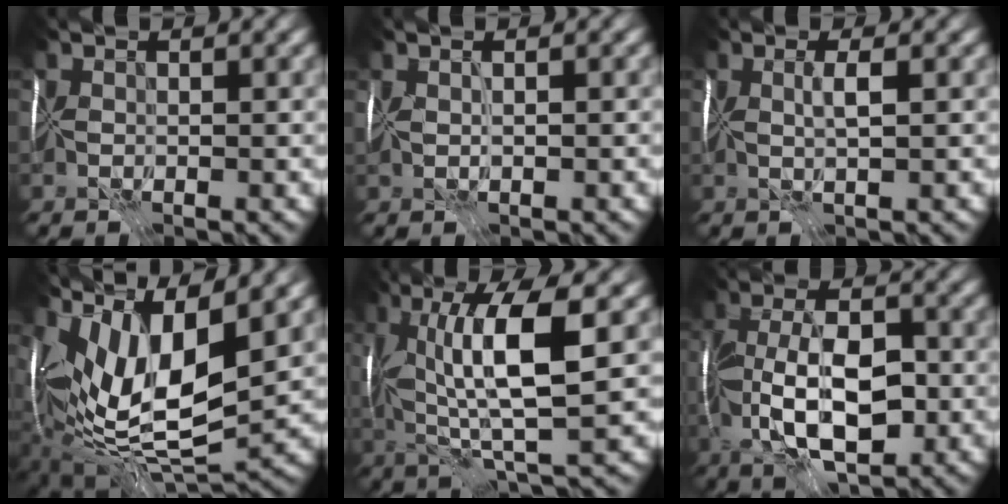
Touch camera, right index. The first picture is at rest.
{"total": 0.6, "force": [0.0, -0.6, 0.1], "torque": [0.002, -0.004, 0.003]}
{"total": 1.5, "force": [0.0, -1.4, 0.4], "torque": [0.001, -0.008, 0.003]}
{"total": 13.0, "force": [2.7, 4.6, 11.8], "torque": [-0.209, -0.001, 0.056]}
{"total": 7.7, "force": [1.2, 0.7, 7.6], "torque": [-0.113, -0.003, 0.023]}
{"total": 8.2, "force": [-2.6, 2.9, 7.2], "torque": [-0.116, -0.004, -0.050]}